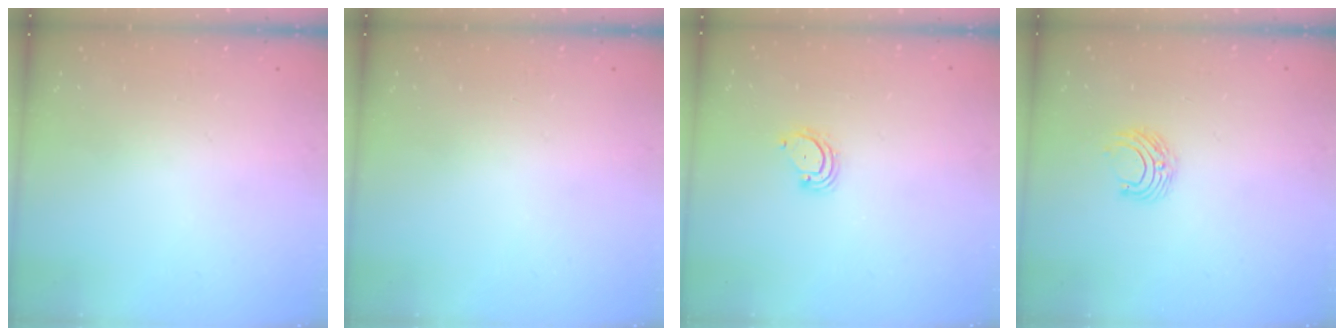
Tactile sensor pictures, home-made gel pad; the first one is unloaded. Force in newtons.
{"total": 0.0}
{"total": 3.2, "press": 3.2, "slide": 0.3}
{"total": 6.3, "press": 6.3, "slide": 0.5}